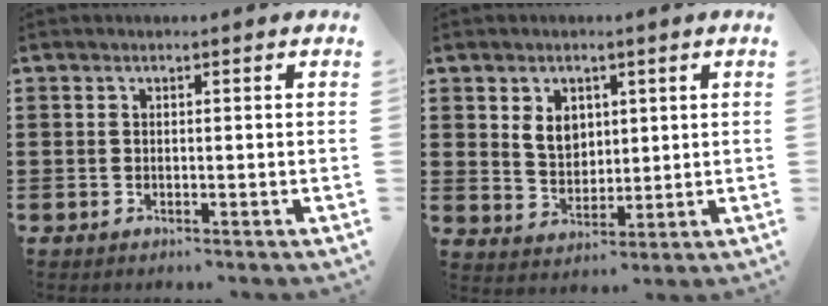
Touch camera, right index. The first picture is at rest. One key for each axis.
{"total": 4.7, "fx": 1.8, "fy": 3.6, "fz": 2.4, "tx": -0.054, "ty": 0.007, "tz": 0.030}